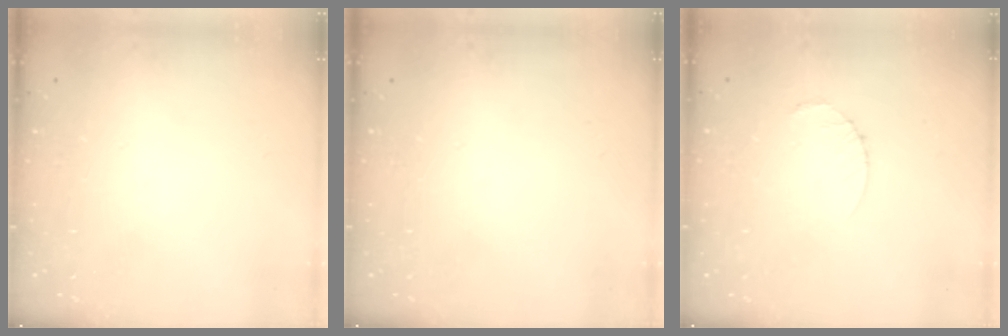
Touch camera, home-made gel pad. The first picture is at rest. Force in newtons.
{"total": 0.0}
{"total": 2.5, "press": 2.5, "slide": 0.3}